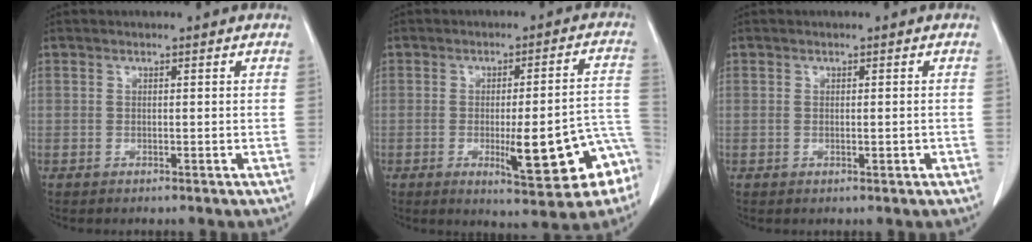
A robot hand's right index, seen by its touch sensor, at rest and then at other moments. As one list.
[{"total": 14.2, "force": [-5.2, 2.2, 13.0], "torque": [-0.121, 0.020, -0.056]}, {"total": 0.8, "force": [-0.2, 0.2, 0.7], "torque": [-0.016, -0.001, 0.001]}]